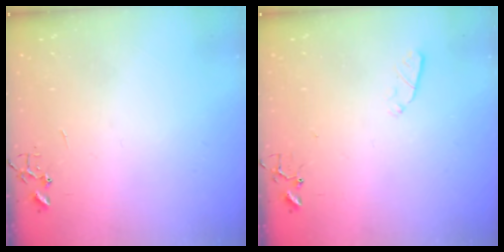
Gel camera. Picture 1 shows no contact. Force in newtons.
{"total": 2.9, "press": 2.8, "slide": 0.5}